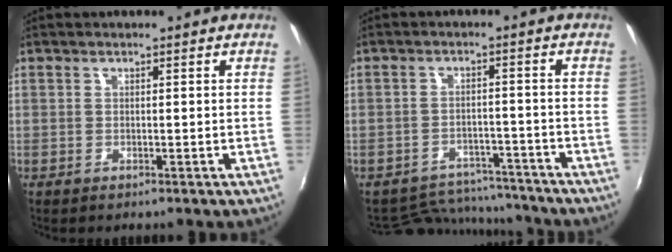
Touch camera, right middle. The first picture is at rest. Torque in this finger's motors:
{"motor_torque": [-0.60, -0.57, -0.26, -0.04]}